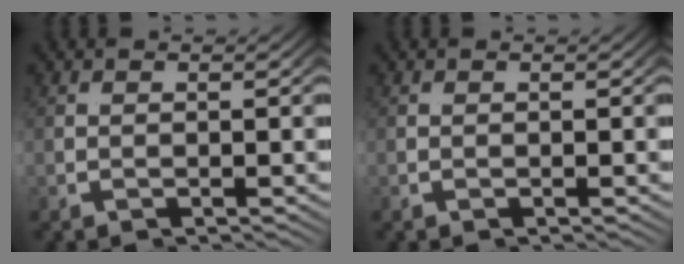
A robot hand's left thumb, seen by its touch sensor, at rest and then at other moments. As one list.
[{"total": 0.0}]